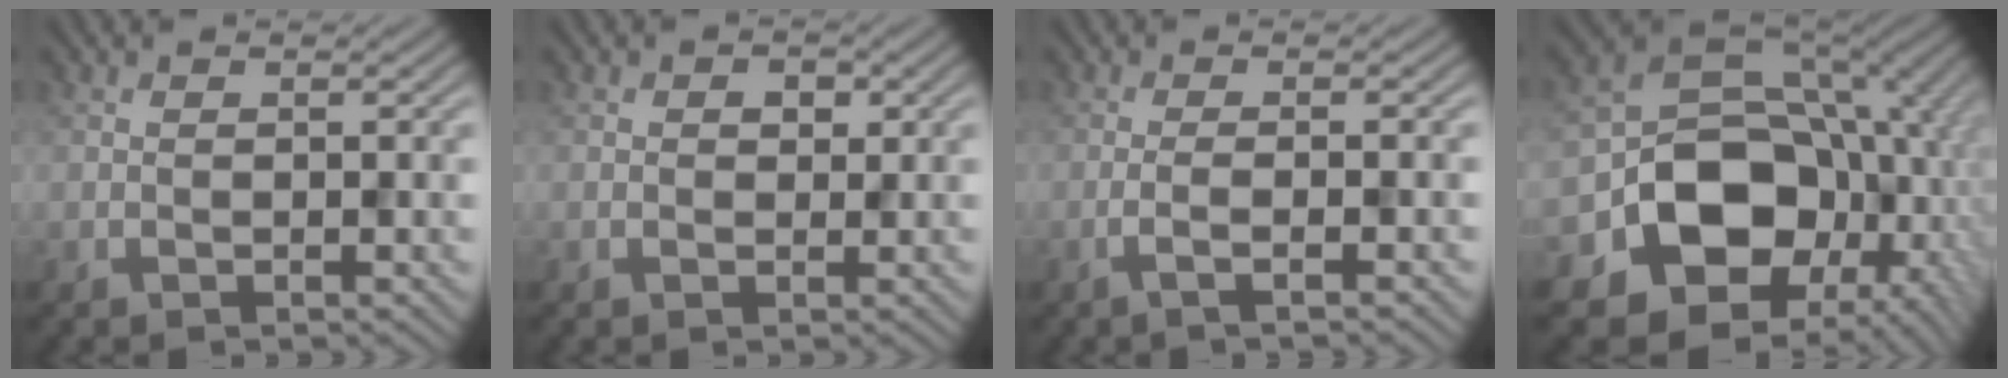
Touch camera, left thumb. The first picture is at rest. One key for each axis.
{"total": 1.6, "fx": 0.7, "fy": 1.1, "fz": 0.8, "tx": -0.010, "ty": -0.001, "tz": 0.008}
{"total": 2.4, "fx": -0.9, "fy": 0.4, "fz": 2.2, "tx": -0.029, "ty": 0.008, "tz": -0.032}
{"total": 15.7, "fx": -3.6, "fy": 12.2, "fz": 9.2, "tx": -0.172, "ty": -0.039, "tz": -0.058}